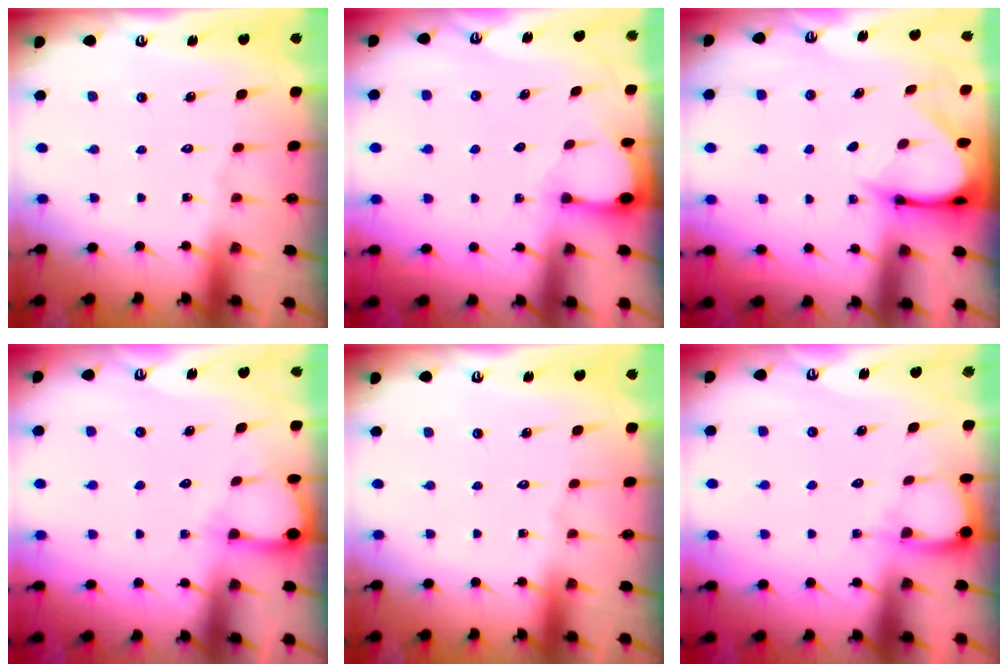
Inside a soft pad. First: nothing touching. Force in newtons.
{"total": 2.7, "press": 2.7, "slide": 0.3}
{"total": 4.7, "press": 4.7, "slide": 0.6}
{"total": 4.3, "press": 4.3, "slide": 0.4}
{"total": 0.0}
{"total": 4.5, "press": 4.5, "slide": 0.4}